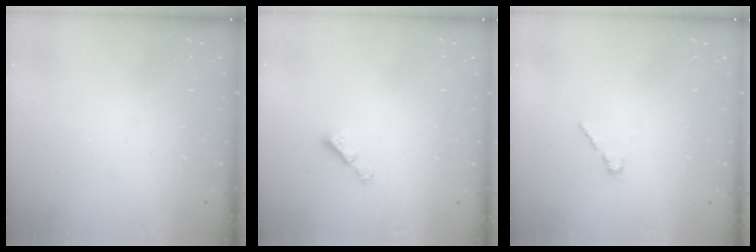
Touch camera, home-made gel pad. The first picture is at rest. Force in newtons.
{"total": 2.9, "press": 2.9, "slide": 0.3}
{"total": 2.1, "press": 2.0, "slide": 0.7}